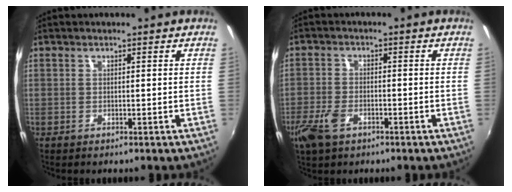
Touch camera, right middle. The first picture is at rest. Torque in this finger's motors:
{"motor_torque": [1.04, -0.87, 0.11, 0.11]}